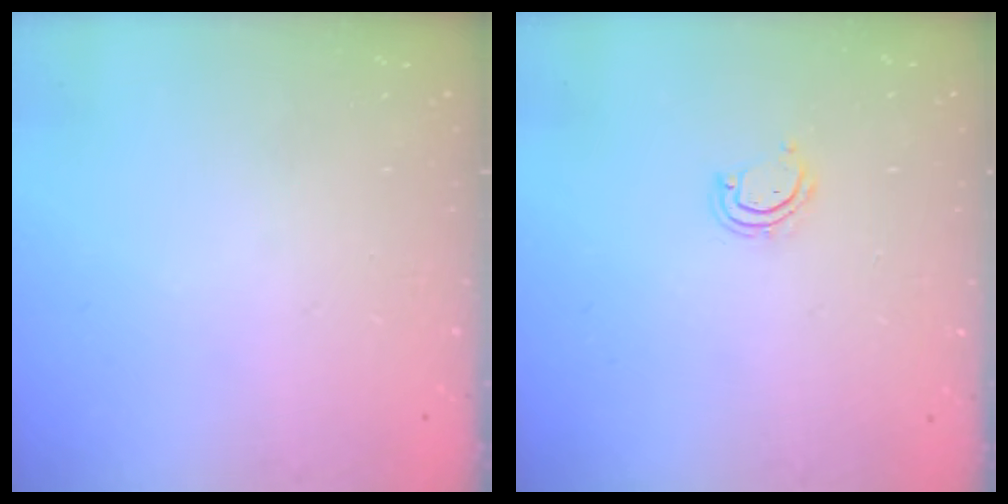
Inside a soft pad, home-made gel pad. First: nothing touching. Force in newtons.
{"total": 3.7, "press": 3.6, "slide": 0.3}